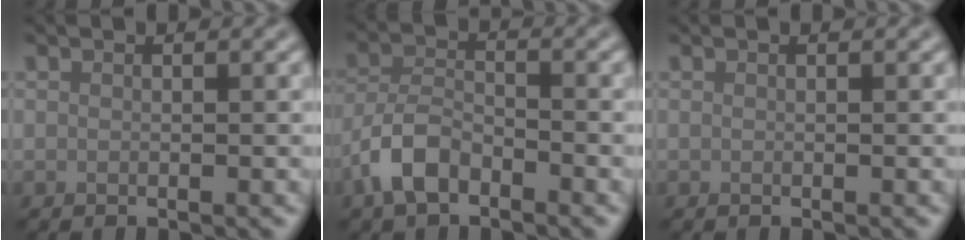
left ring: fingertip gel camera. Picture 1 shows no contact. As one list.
[{"total": 4.1, "force": [-2.7, 2.0, 2.4], "torque": [-0.046, 0.004, -0.063]}, {"total": 0.0}]